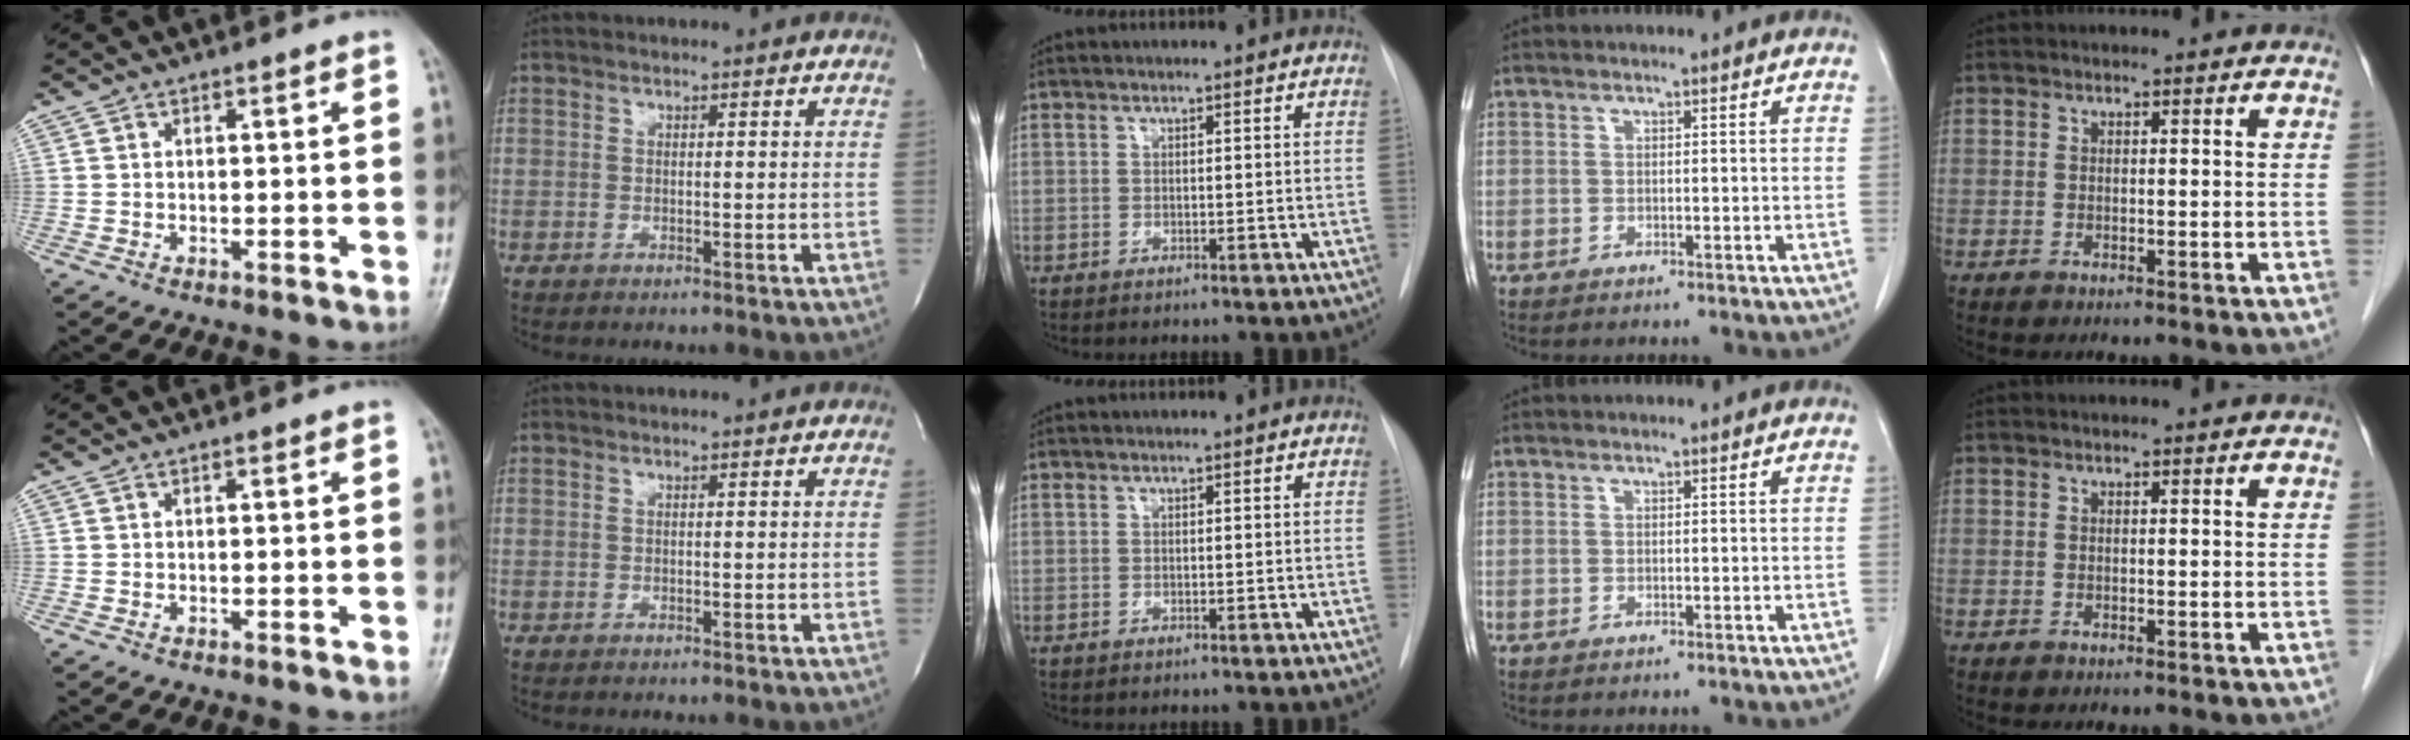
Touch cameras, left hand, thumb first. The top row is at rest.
{}